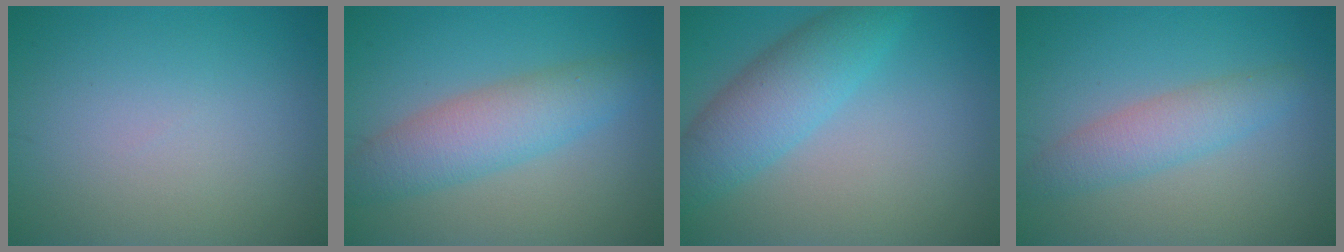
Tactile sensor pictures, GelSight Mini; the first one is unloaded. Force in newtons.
{"total": 5.0, "press": 5.0, "slide": 0.1}
{"total": 5.3, "press": 5.3, "slide": 0.3}
{"total": 3.2, "press": 3.2, "slide": 0.3}